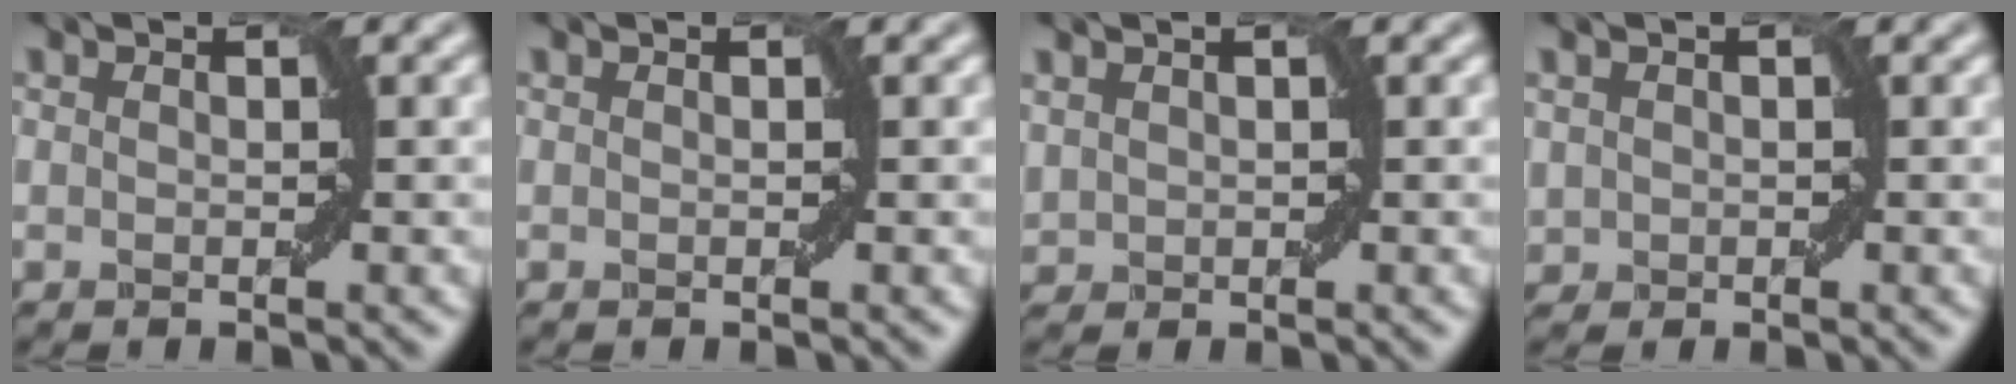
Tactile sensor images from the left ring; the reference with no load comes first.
{"total": 0.0}
{"total": 1.0, "force": [0.5, 0.7, 0.4], "torque": [-0.010, 0.004, 0.016]}
{"total": 1.1, "force": [0.1, 1.0, 0.3], "torque": [-0.007, 0.003, 0.002]}